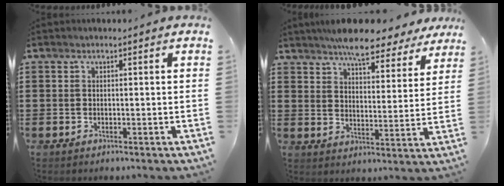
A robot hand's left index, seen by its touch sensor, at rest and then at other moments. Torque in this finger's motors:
{"motor_torque": [2.14, 0.00, 0.36, 0.07]}